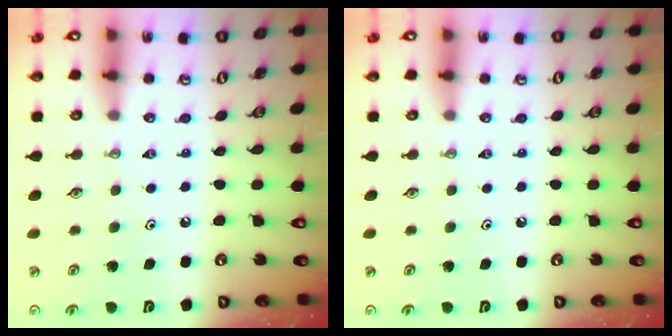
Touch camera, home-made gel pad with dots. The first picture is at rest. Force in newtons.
{"total": 0.0}